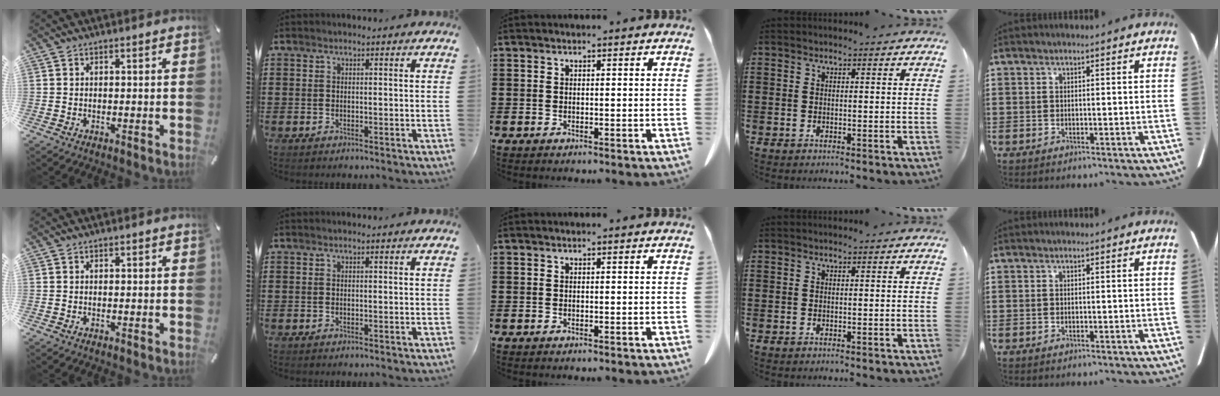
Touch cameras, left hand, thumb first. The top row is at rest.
{}